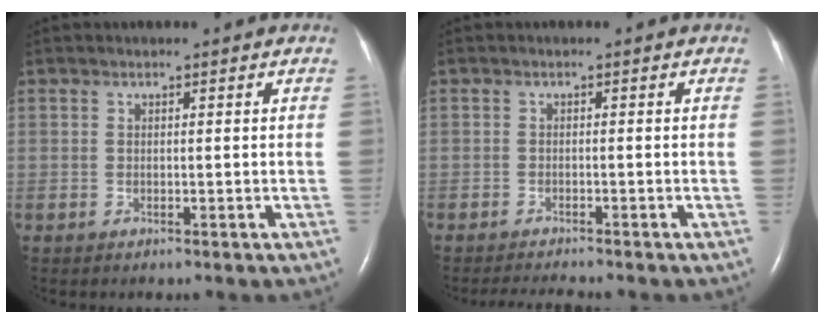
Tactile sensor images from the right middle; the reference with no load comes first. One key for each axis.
{"total": 3.8, "fx": -3.6, "fy": -0.1, "fz": 1.3, "tx": -0.023, "ty": -0.014, "tz": -0.054}